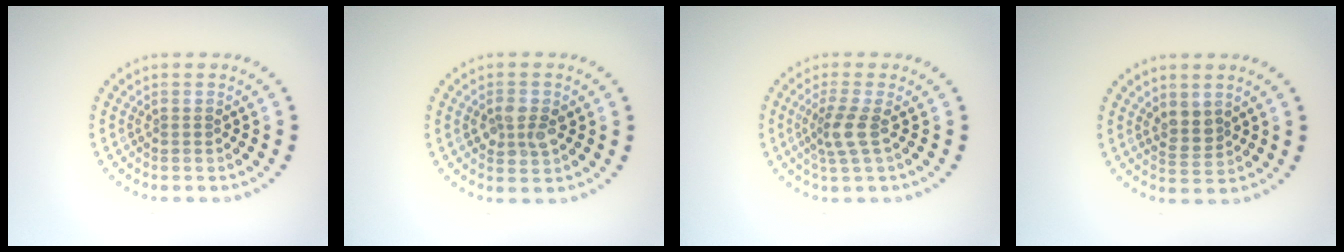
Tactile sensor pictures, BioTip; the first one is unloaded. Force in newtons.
{"total": 2.4, "press": 2.4, "slide": 0.0}
{"total": 2.5, "press": 1.9, "slide": 1.6}
{"total": 2.1, "press": 1.8, "slide": 1.0}